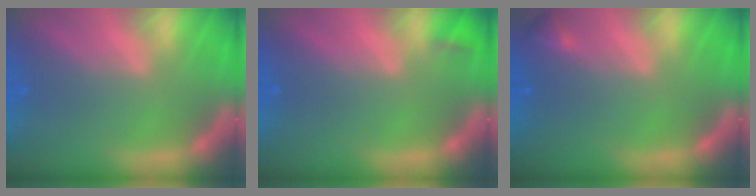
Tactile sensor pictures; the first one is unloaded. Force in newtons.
{"total": 0.9}
{"total": 0.9}